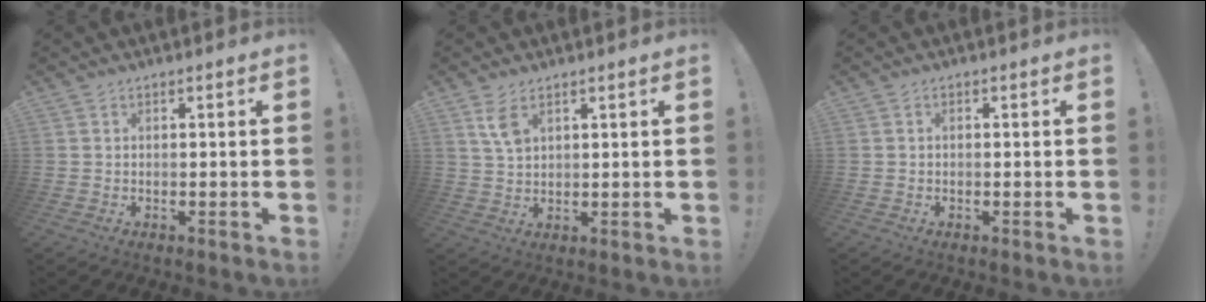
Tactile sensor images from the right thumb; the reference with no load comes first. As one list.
[{"total": 5.6, "force": [2.9, 2.8, 3.8], "torque": [-0.062, -0.012, 0.052]}, {"total": 0.6, "force": [-0.4, 0.2, 0.3], "torque": [-0.006, 0.000, -0.008]}]